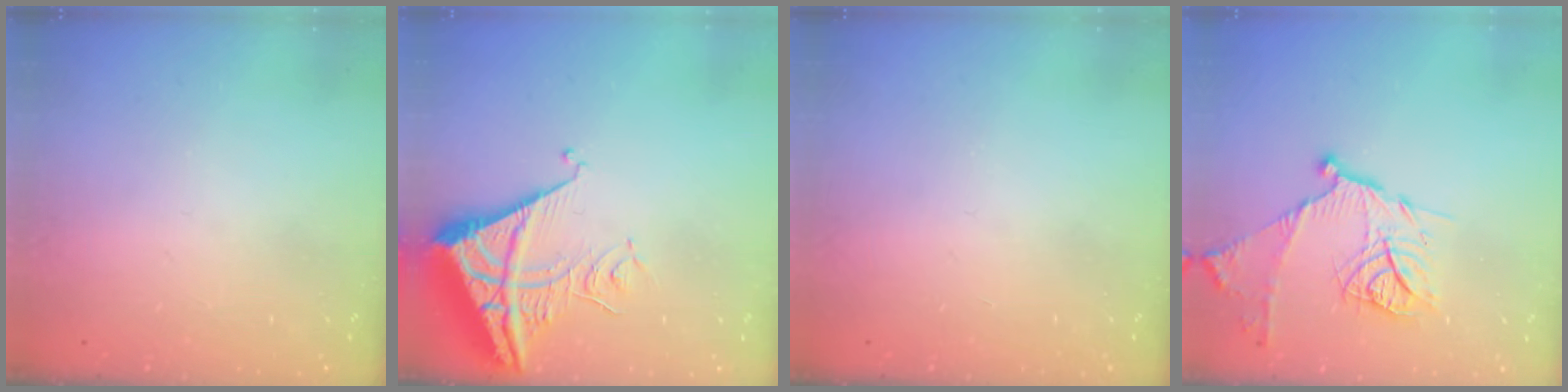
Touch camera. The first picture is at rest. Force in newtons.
{"total": 9.1, "press": 9.1, "slide": 1.0}
{"total": 0.0}
{"total": 15.0, "press": 14.9, "slide": 1.2}